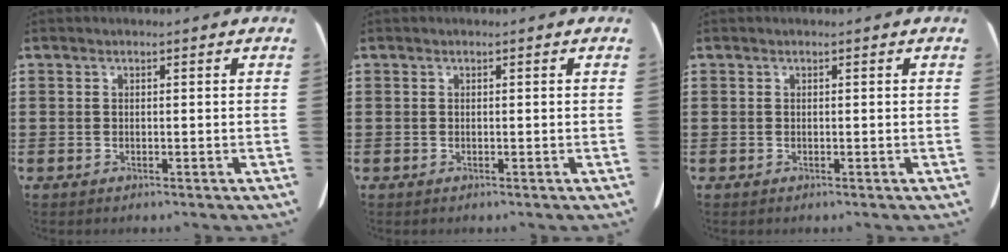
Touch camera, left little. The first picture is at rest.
{"total": 0.0}
{"total": 0.0}